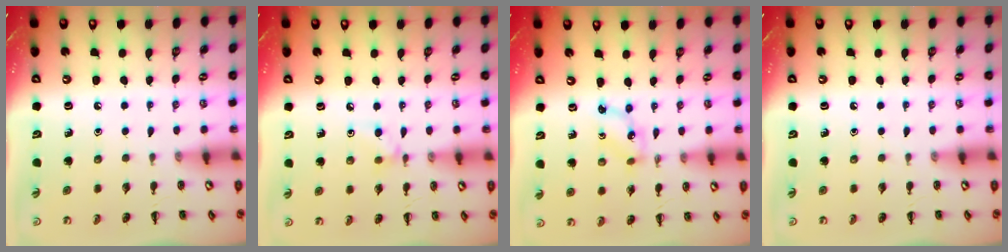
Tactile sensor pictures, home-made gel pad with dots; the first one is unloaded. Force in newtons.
{"total": 5.5, "press": 5.2, "slide": 1.9}
{"total": 2.1, "press": 2.0, "slide": 0.4}
{"total": 0.0}